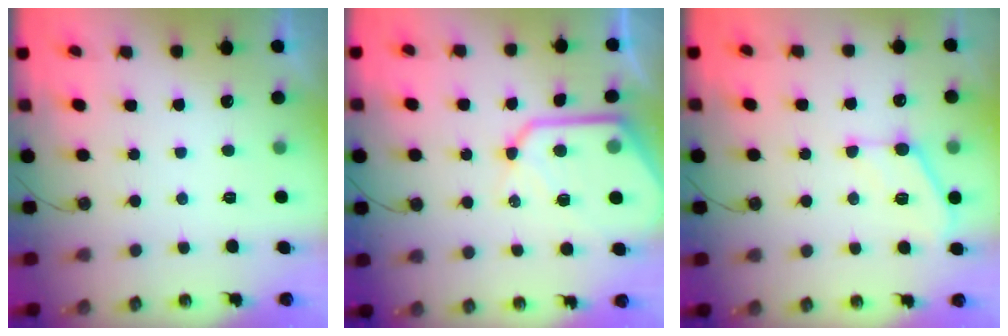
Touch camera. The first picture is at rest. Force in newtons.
{"total": 15.8, "press": 15.7, "slide": 1.8}
{"total": 10.0, "press": 10.0, "slide": 0.3}